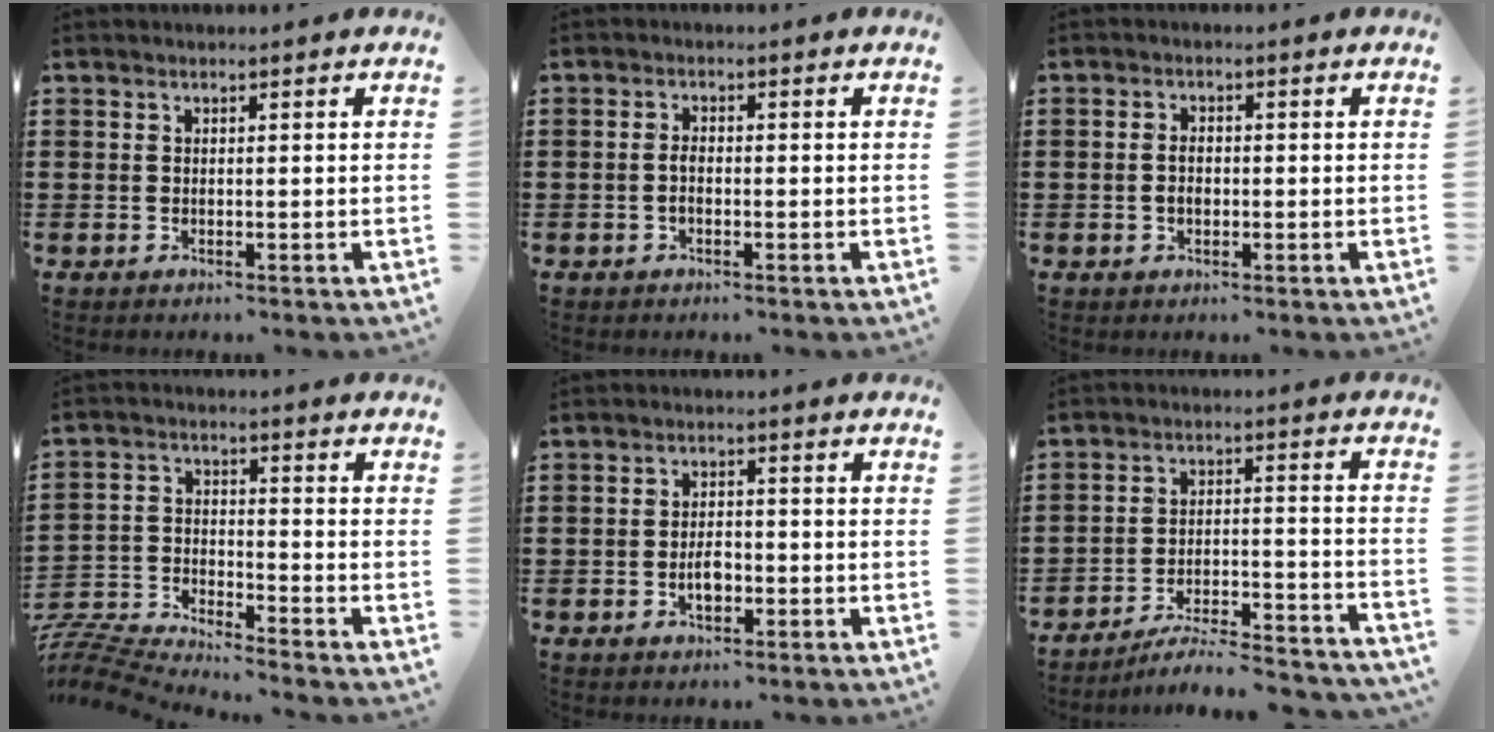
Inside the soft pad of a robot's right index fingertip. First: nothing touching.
{"total": 1.7, "force": [-0.5, 0.6, 1.5], "torque": [-0.038, -0.004, -0.012]}
{"total": 2.2, "force": [-0.3, 1.1, 1.8], "torque": [-0.037, 0.002, -0.006]}
{"total": 6.4, "force": [-6.4, -0.3, 0.4], "torque": [-0.031, -0.006, -0.135]}
{"total": 3.3, "force": [-1.1, 1.4, 2.7], "torque": [-0.052, 0.001, -0.018]}
{"total": 6.6, "force": [-6.2, 0.2, 2.3], "torque": [-0.041, -0.004, -0.122]}